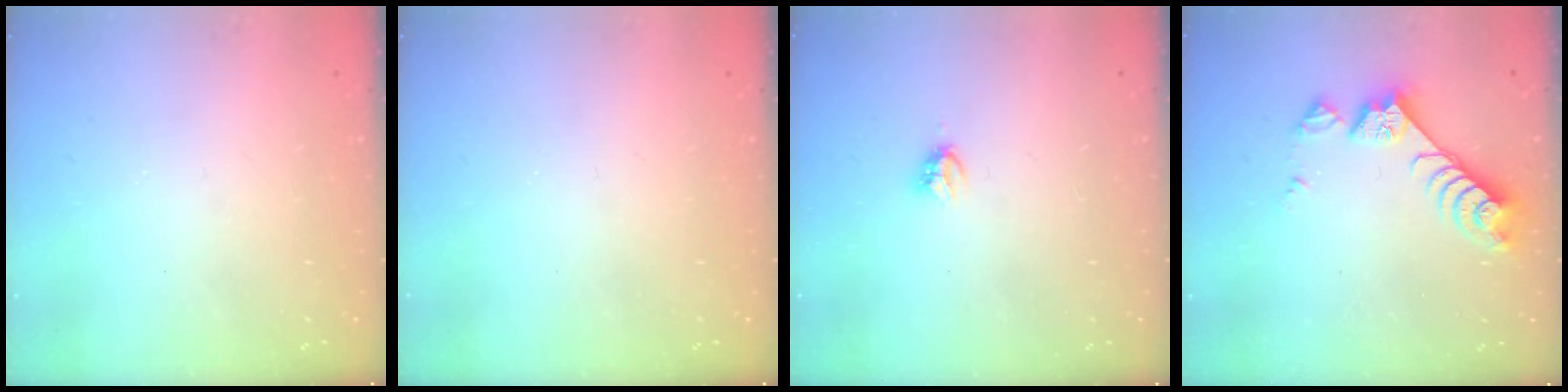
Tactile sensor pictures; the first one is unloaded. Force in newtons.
{"total": 0.0}
{"total": 3.6, "press": 3.5, "slide": 0.5}
{"total": 8.8, "press": 8.8, "slide": 0.4}